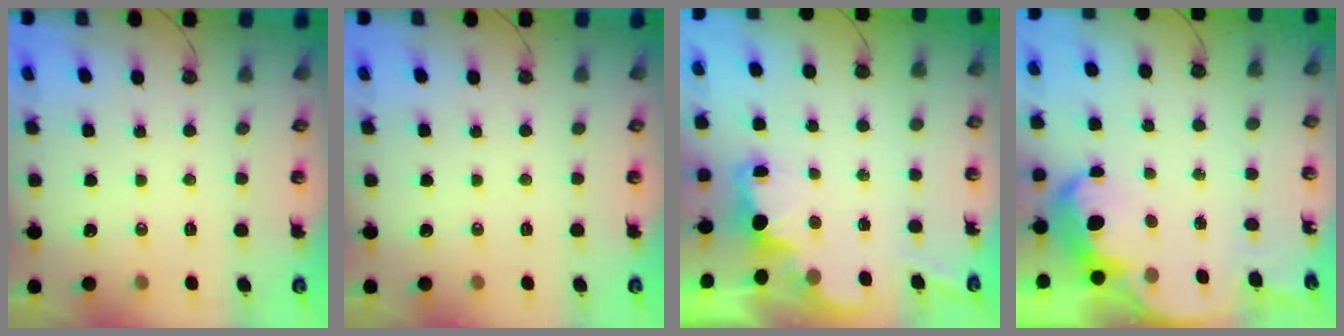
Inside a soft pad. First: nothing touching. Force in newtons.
{"total": 0.0}
{"total": 2.2, "press": 2.1, "slide": 0.8}
{"total": 5.5, "press": 5.4, "slide": 0.7}